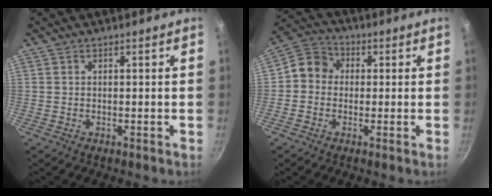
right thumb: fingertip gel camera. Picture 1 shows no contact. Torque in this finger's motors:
{"motor_torque": [0.68, 0.96, 0.49, -0.33, -0.01]}